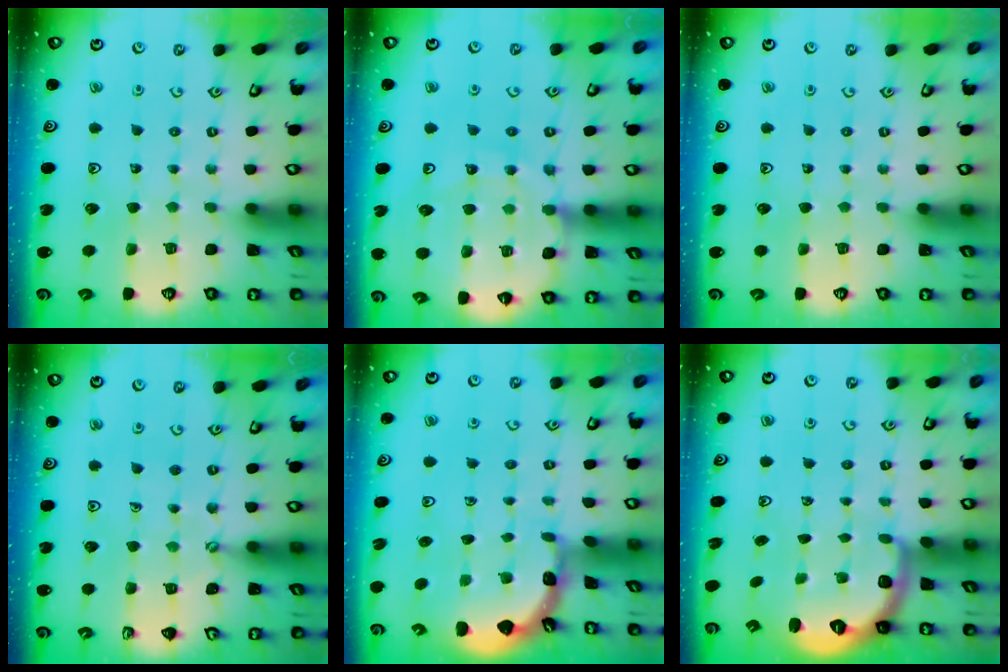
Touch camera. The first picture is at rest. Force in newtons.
{"total": 13.0, "press": 12.9, "slide": 1.6}
{"total": 0.0}
{"total": 2.4, "press": 2.4, "slide": 0.3}
{"total": 1.8, "press": 1.8, "slide": 0.2}
{"total": 2.7, "press": 1.7, "slide": 2.1}